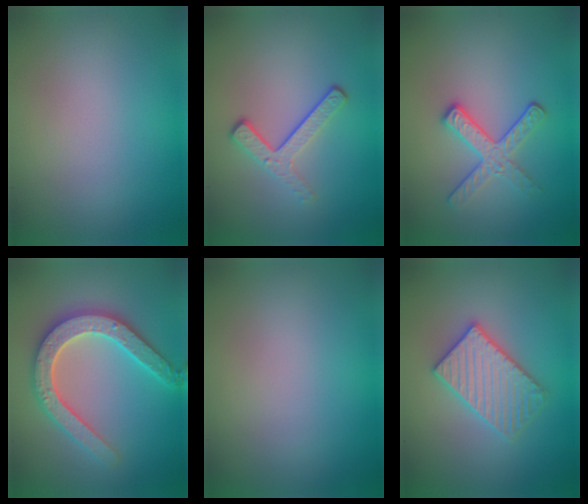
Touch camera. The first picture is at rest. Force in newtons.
{"total": 3.1, "press": 2.3, "slide": 2.1}
{"total": 2.9, "press": 2.6, "slide": 1.3}
{"total": 5.3, "press": 5.2, "slide": 1.0}
{"total": 0.0}
{"total": 3.7, "press": 3.7, "slide": 0.6}